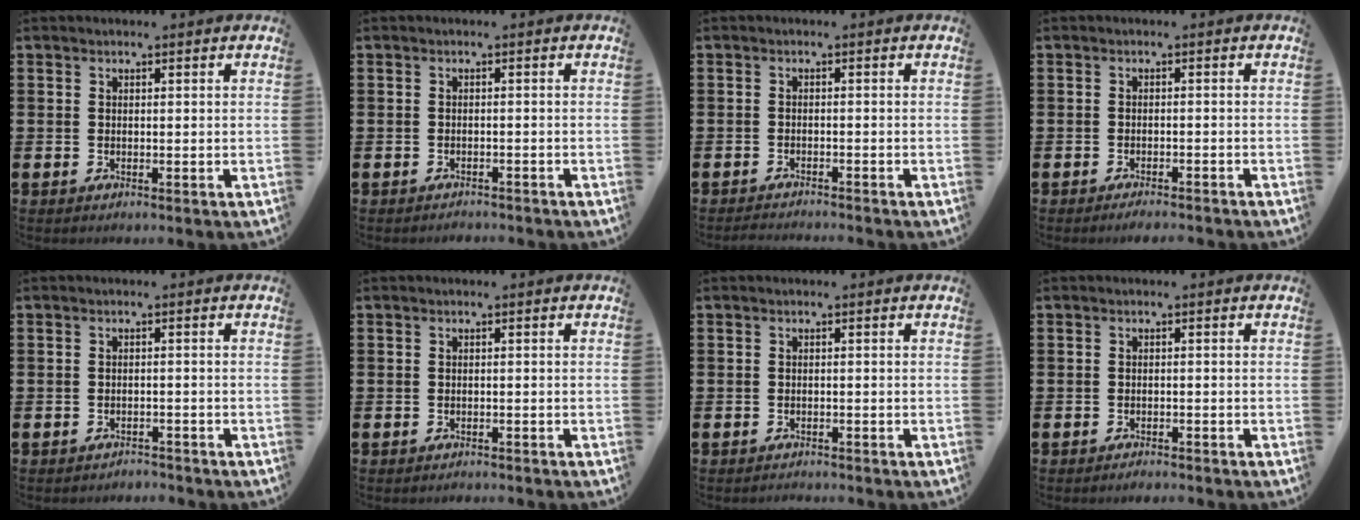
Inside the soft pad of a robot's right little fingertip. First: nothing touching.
{"total": 1.0, "force": [-1.0, 0.0, -0.1], "torque": [-0.001, 0.001, -0.020]}
{"total": 1.3, "force": [-1.3, -0.1, 0.1], "torque": [-0.002, 0.001, -0.025]}
{"total": 1.3, "force": [-1.3, 0.0, 0.4], "torque": [-0.008, -0.001, -0.025]}
{"total": 1.3, "force": [-1.3, 0.0, -0.1], "torque": [-0.001, 0.003, -0.028]}
{"total": 0.6, "force": [-0.6, 0.0, 0.0], "torque": [0.000, -0.001, -0.013]}
{"total": 0.7, "force": [-0.7, 0.0, -0.1], "torque": [-0.001, 0.000, -0.014]}
{"total": 1.0, "force": [-1.0, 0.0, 0.1], "torque": [-0.005, -0.002, -0.020]}